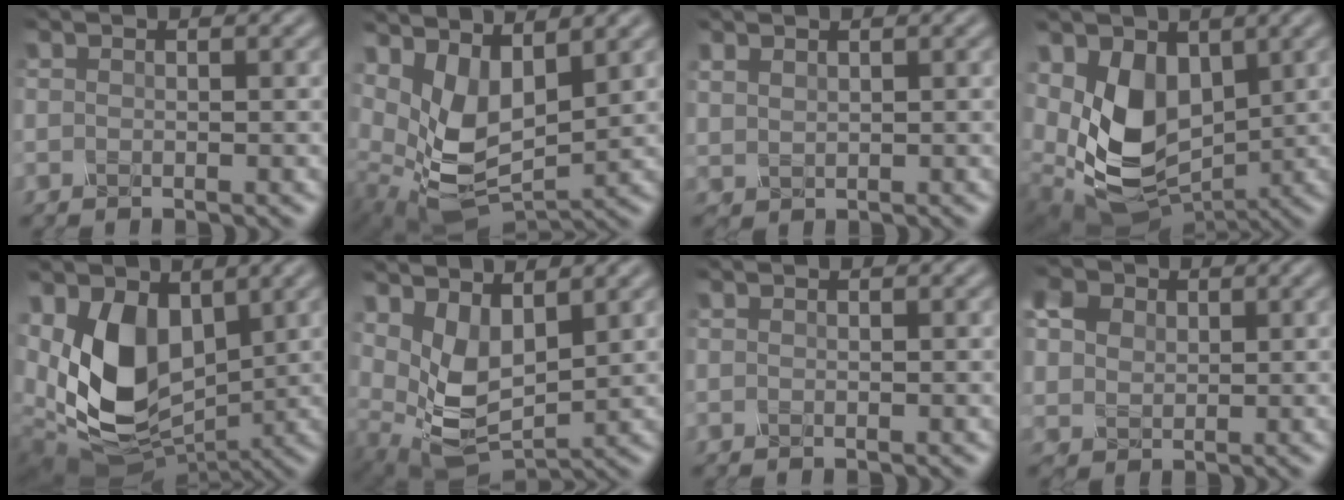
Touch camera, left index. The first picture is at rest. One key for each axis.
{"total": 6.1, "fx": 2.6, "fy": 3.3, "fz": 4.4, "tx": -0.105, "ty": -0.014, "tz": 0.067}
{"total": 1.3, "fx": 1.0, "fy": -0.3, "fz": -0.8, "tx": -0.003, "ty": 0.003, "tz": 0.030}
{"total": 7.3, "fx": 1.2, "fy": 5.1, "fz": 5.2, "tx": -0.135, "ty": -0.025, "tz": 0.040}
{"total": 9.5, "fx": 1.2, "fy": 6.1, "fz": 7.2, "tx": -0.173, "ty": -0.024, "tz": 0.033}
{"total": 4.6, "fx": 2.1, "fy": 2.4, "fz": 3.3, "tx": -0.085, "ty": -0.010, "tz": 0.054}
{"total": 0.0}
{"total": 4.8, "fx": 2.7, "fy": 3.5, "fz": 1.9, "tx": -0.084, "ty": 0.023, "tz": 0.052}